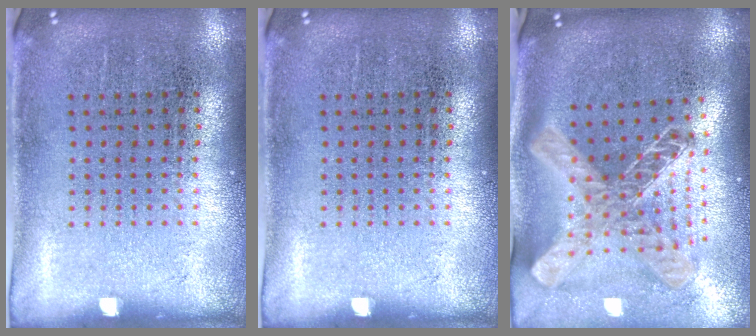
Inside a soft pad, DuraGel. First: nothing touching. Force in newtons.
{"total": 0.0}
{"total": 2.1, "press": 1.6, "slide": 1.3}